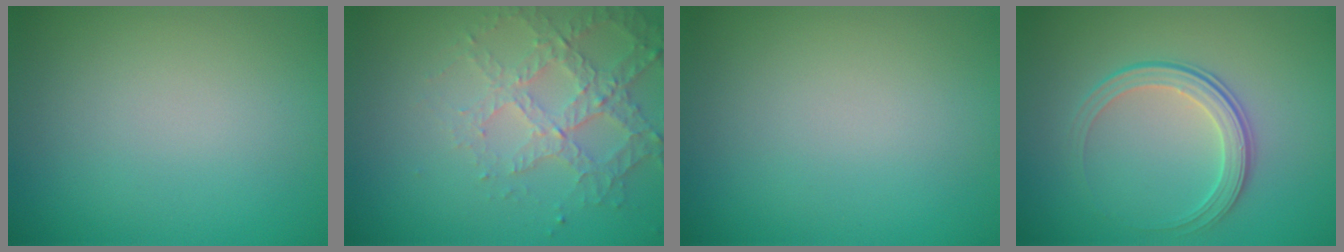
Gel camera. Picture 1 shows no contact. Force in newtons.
{"total": 4.2, "press": 3.1, "slide": 2.9}
{"total": 0.0}
{"total": 2.5, "press": 1.9, "slide": 1.7}